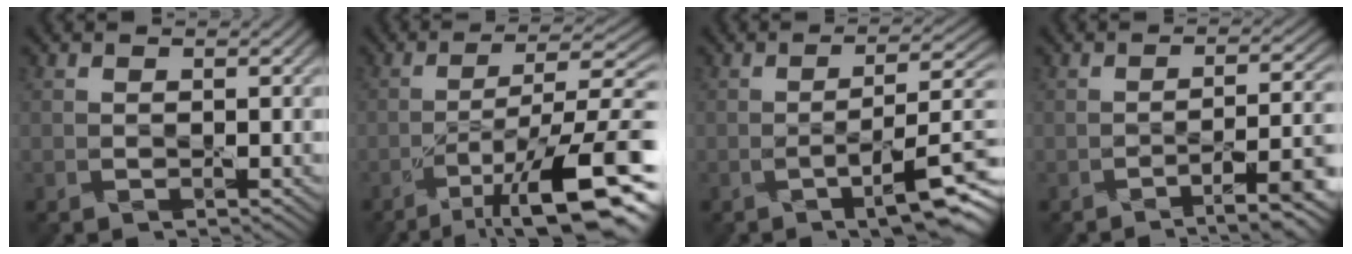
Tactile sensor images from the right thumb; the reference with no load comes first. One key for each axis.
{"total": 16.1, "fx": -8.1, "fy": 4.5, "fz": 13.1, "tx": -0.202, "ty": -0.003, "tz": -0.130}
{"total": 8.5, "fx": -3.2, "fy": 1.6, "fz": 7.7, "tx": -0.121, "ty": 0.003, "tz": -0.052}
{"total": 8.2, "fx": -4.3, "fy": 2.3, "fz": 6.6, "tx": -0.087, "ty": -0.001, "tz": -0.062}